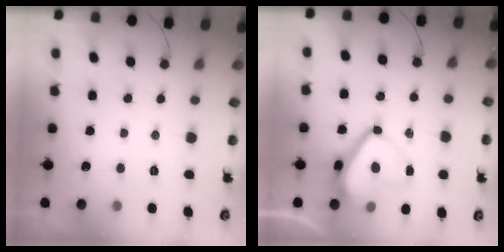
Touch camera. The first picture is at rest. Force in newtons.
{"total": 12.6, "press": 12.6, "slide": 1.2}